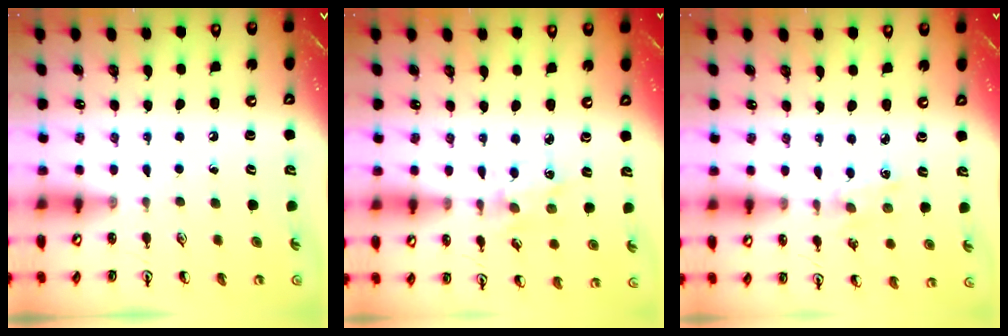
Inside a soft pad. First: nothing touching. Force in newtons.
{"total": 1.6, "press": 1.6, "slide": 0.0}
{"total": 2.5, "press": 2.5, "slide": 0.4}